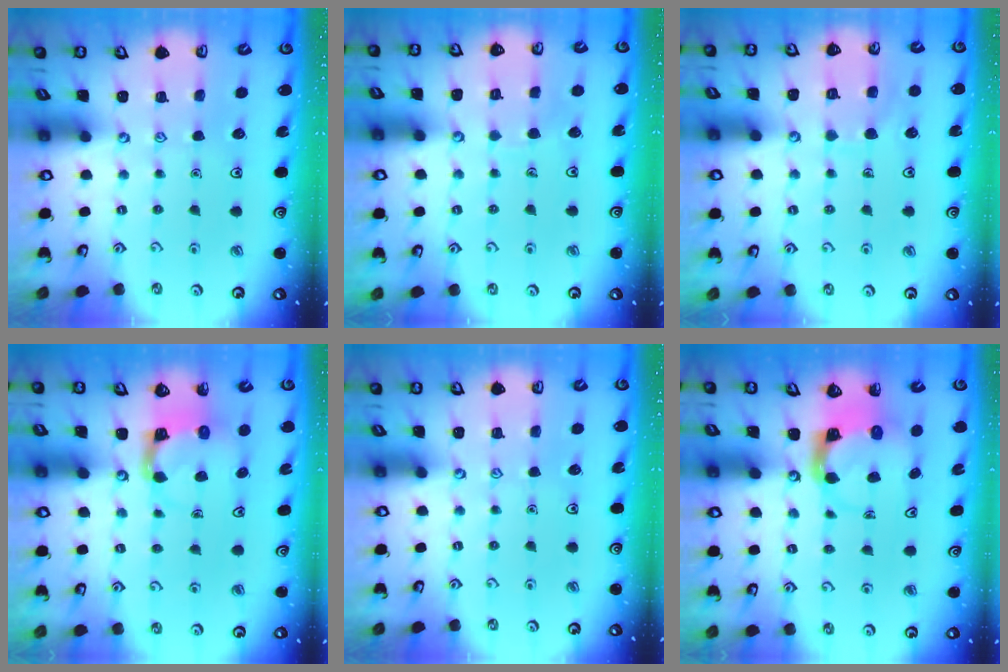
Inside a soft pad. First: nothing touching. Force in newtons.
{"total": 3.5, "press": 3.5, "slide": 0.3}
{"total": 7.4, "press": 7.4, "slide": 0.4}
{"total": 4.4, "press": 4.4, "slide": 0.3}
{"total": 0.0}
{"total": 3.9, "press": 3.8, "slide": 0.5}